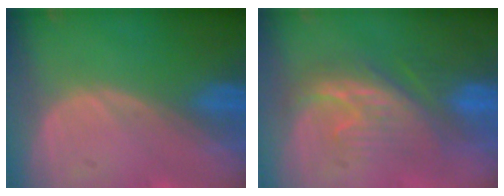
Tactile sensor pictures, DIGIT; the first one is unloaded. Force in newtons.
{"total": 7.8, "press": 7.6, "slide": 1.4}